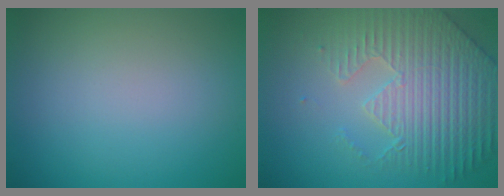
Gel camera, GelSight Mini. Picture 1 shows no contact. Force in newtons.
{"total": 5.5, "press": 5.1, "slide": 2.0}